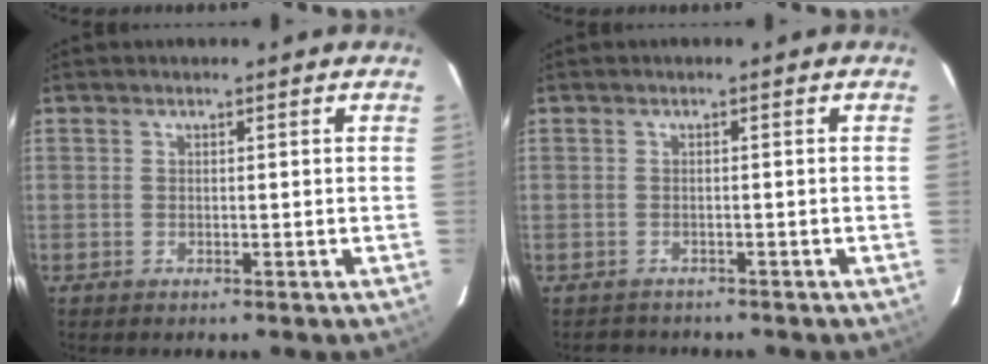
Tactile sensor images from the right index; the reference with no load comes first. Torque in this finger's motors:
{"motor_torque": [-0.03, -0.06, 0.01, 0.01]}